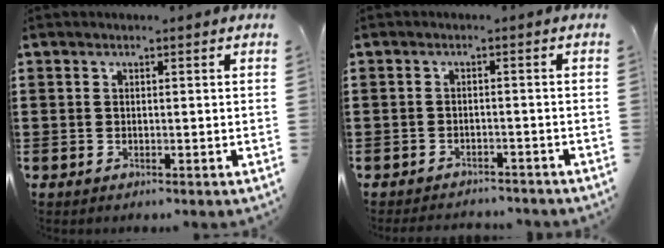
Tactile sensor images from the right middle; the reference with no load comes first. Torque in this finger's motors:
{"motor_torque": [0.01, -0.01, 0.01, 0.05]}